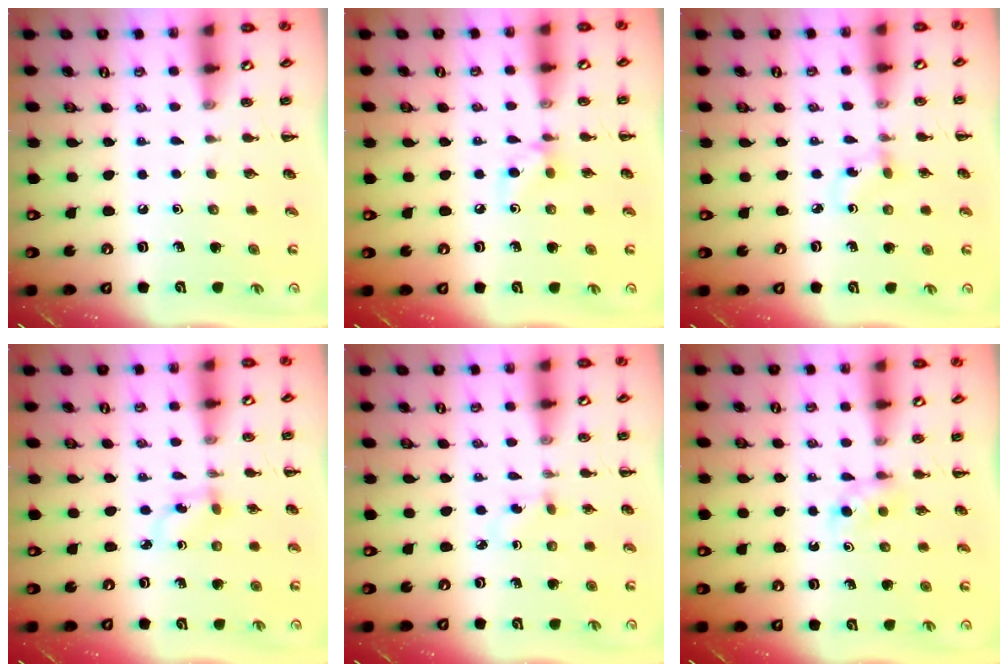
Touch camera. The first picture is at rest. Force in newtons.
{"total": 6.5, "press": 6.3, "slide": 1.5}
{"total": 1.9, "press": 1.7, "slide": 0.7}
{"total": 2.2, "press": 2.0, "slide": 1.0}
{"total": 2.4, "press": 2.2, "slide": 0.9}
{"total": 2.9, "press": 2.7, "slide": 1.1}